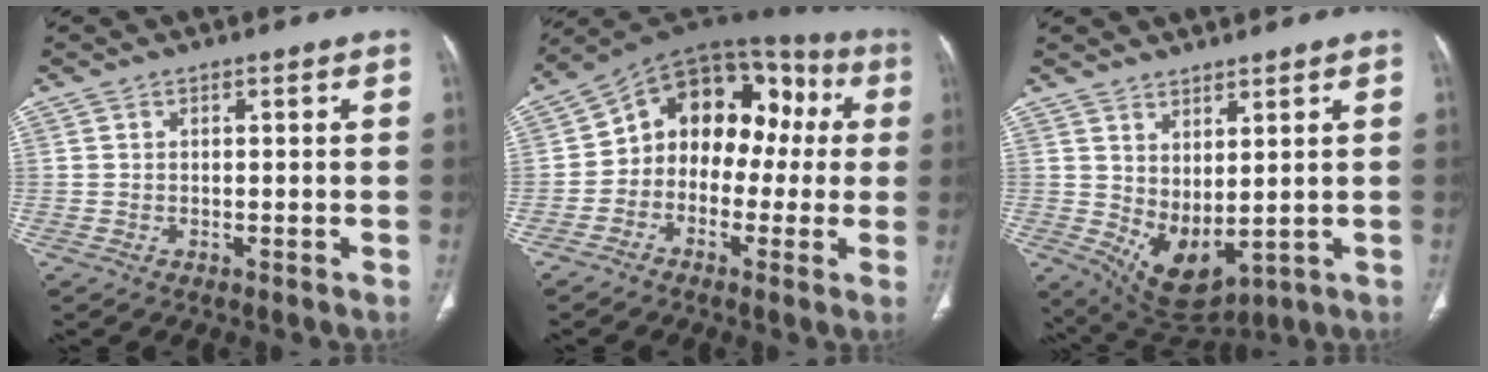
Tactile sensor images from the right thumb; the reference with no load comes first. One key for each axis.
{"total": 16.4, "fx": 0.6, "fy": 11.7, "fz": 11.6, "tx": -0.108, "ty": 0.060, "tz": -0.007}
{"total": 8.6, "fx": 1.7, "fy": 4.4, "fz": 7.2, "tx": -0.119, "ty": -0.023, "tz": 0.059}